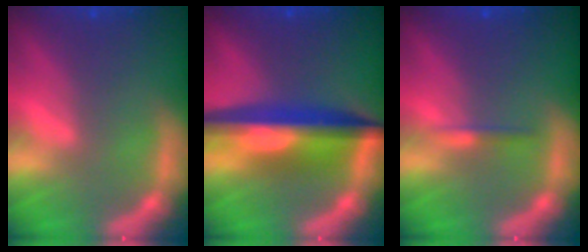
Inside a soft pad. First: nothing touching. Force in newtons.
{"total": 8.1}
{"total": 0.9}